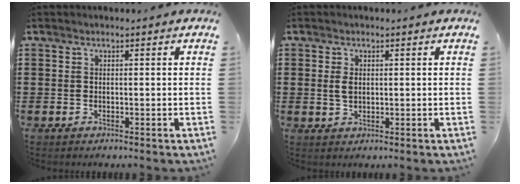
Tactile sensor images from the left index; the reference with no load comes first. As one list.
[{"total": 2.2, "force": [0.4, 1.2, 1.8], "torque": [-0.047, 0.003, 0.004]}]